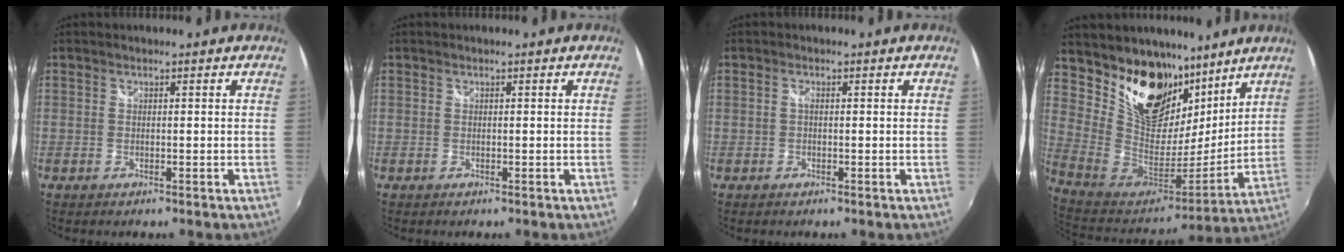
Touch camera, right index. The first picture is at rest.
{"total": 0.0}
{"total": 0.6, "force": [-0.1, 0.4, 0.5], "torque": [-0.008, 0.002, -0.004]}
{"total": 23.2, "force": [14.9, 14.1, 10.9], "torque": [-0.243, 0.003, 0.279]}